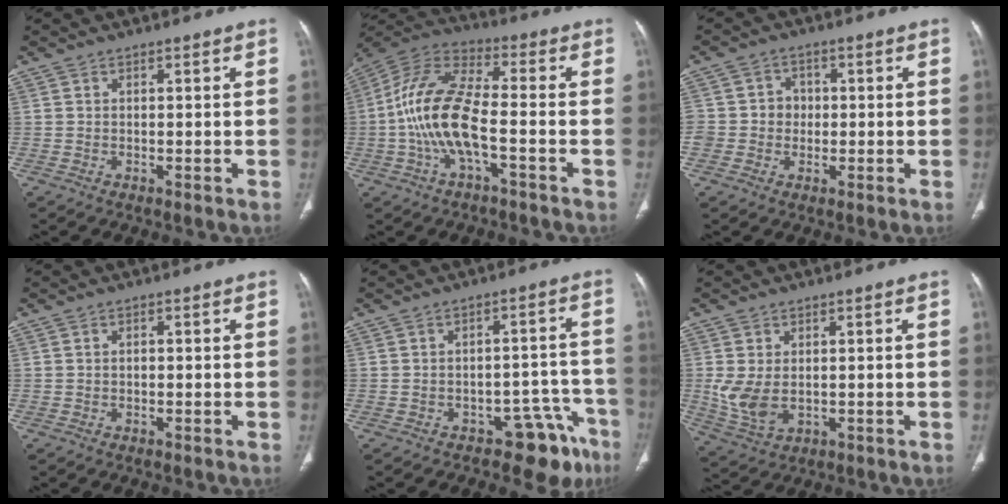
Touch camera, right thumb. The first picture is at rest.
{"total": 14.3, "force": [-3.1, 5.3, 12.9], "torque": [-0.274, 0.041, -0.065]}
{"total": 5.1, "force": [-0.3, 4.8, 1.7], "torque": [0.002, 0.012, -0.009]}
{"total": 0.7, "force": [0.0, 0.5, 0.5], "torque": [-0.007, 0.001, -0.002]}
{"total": 8.1, "force": [-5.8, 4.6, 3.4], "torque": [0.004, 0.073, -0.076]}
{"total": 6.8, "force": [0.2, 4.4, 5.2], "torque": [-0.107, -0.010, 0.018]}